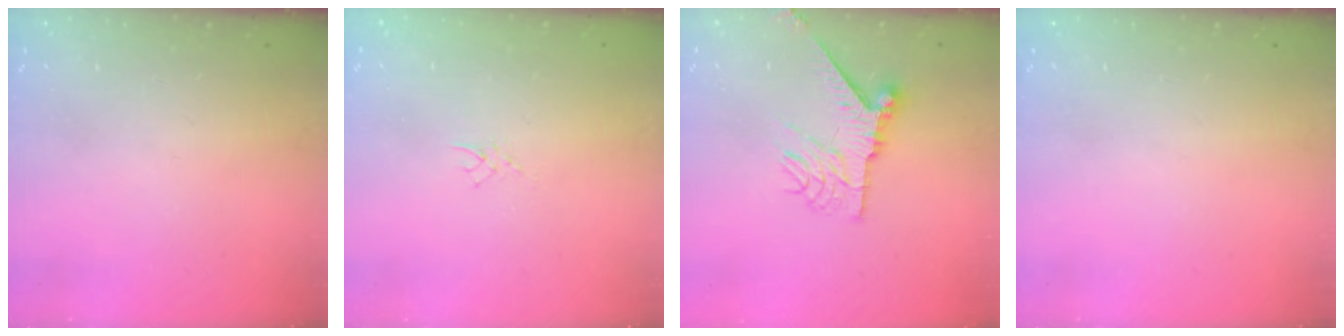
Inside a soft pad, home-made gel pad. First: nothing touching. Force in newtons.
{"total": 2.4, "press": 2.4, "slide": 0.4}
{"total": 9.4, "press": 9.4, "slide": 0.5}
{"total": 0.0}